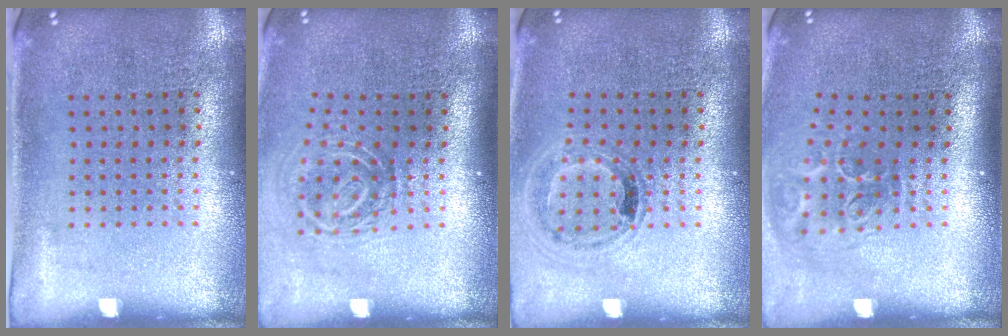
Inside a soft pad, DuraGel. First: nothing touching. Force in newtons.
{"total": 2.0, "press": 1.3, "slide": 1.5}
{"total": 0.9, "press": 0.9, "slide": 0.1}
{"total": 2.0, "press": 1.3, "slide": 1.5}